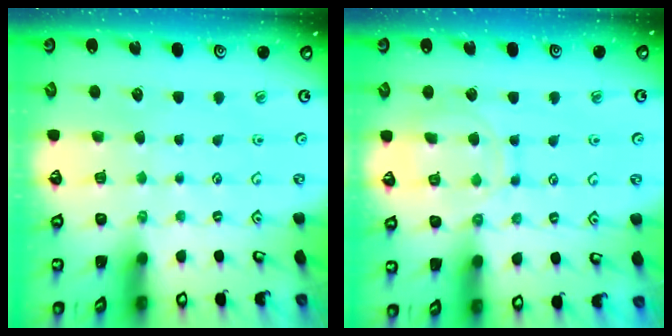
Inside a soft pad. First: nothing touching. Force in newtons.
{"total": 10.5, "press": 10.5, "slide": 0.7}